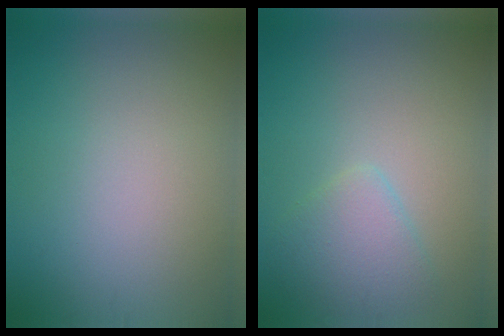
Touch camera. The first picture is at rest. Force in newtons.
{"total": 2.8, "press": 2.8, "slide": 0.2}